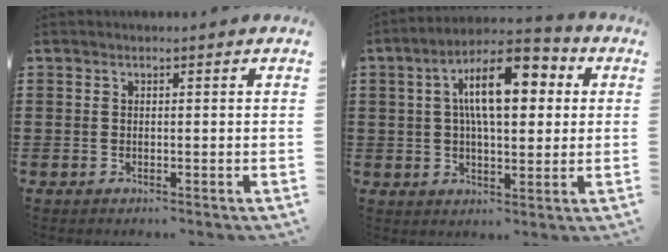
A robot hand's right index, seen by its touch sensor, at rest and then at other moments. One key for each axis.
{"total": 12.6, "fx": 3.7, "fy": 5.2, "fz": 10.9, "tx": -0.182, "ty": 0.007, "tz": 0.059}